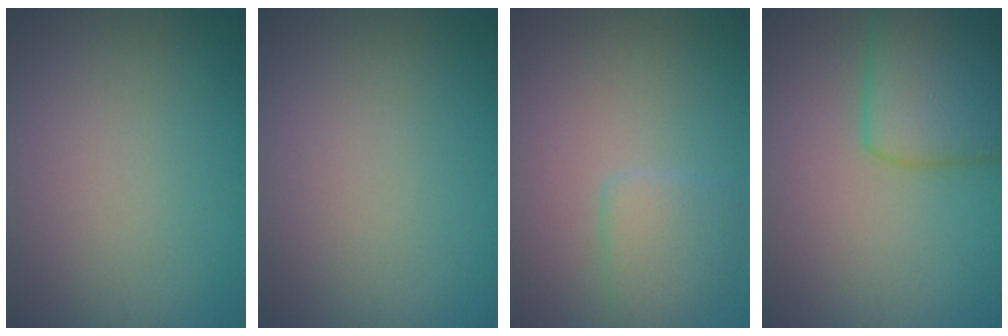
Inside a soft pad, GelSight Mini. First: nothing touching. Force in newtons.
{"total": 0.0}
{"total": 2.6, "press": 2.6, "slide": 0.1}
{"total": 5.8, "press": 5.8, "slide": 0.3}